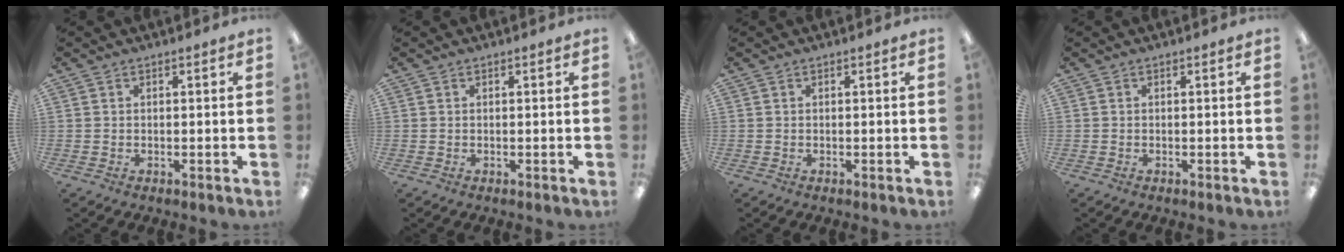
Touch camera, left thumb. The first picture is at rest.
{"total": 0.0}
{"total": 0.0}
{"total": 0.0}